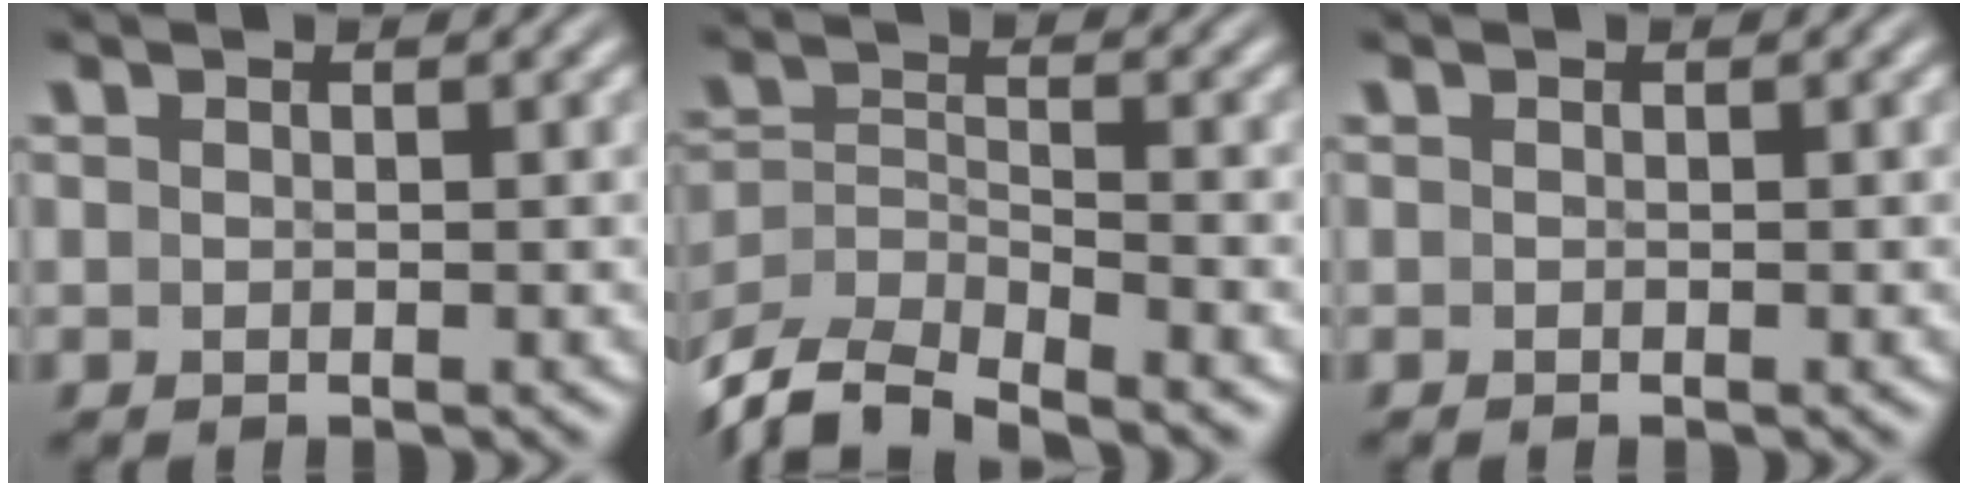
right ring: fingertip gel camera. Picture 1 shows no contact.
{"total": 8.1, "force": [-5.6, 4.6, 3.6], "torque": [-0.093, -0.043, -0.080]}
{"total": 0.0}